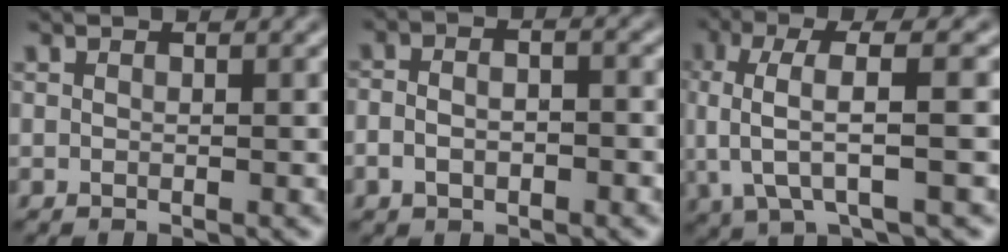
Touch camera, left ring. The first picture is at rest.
{"total": 3.7, "force": [-1.0, 2.3, 2.7], "torque": [-0.040, 0.000, -0.016]}
{"total": 6.4, "force": [0.5, 1.7, 6.1], "torque": [-0.119, 0.007, 0.009]}